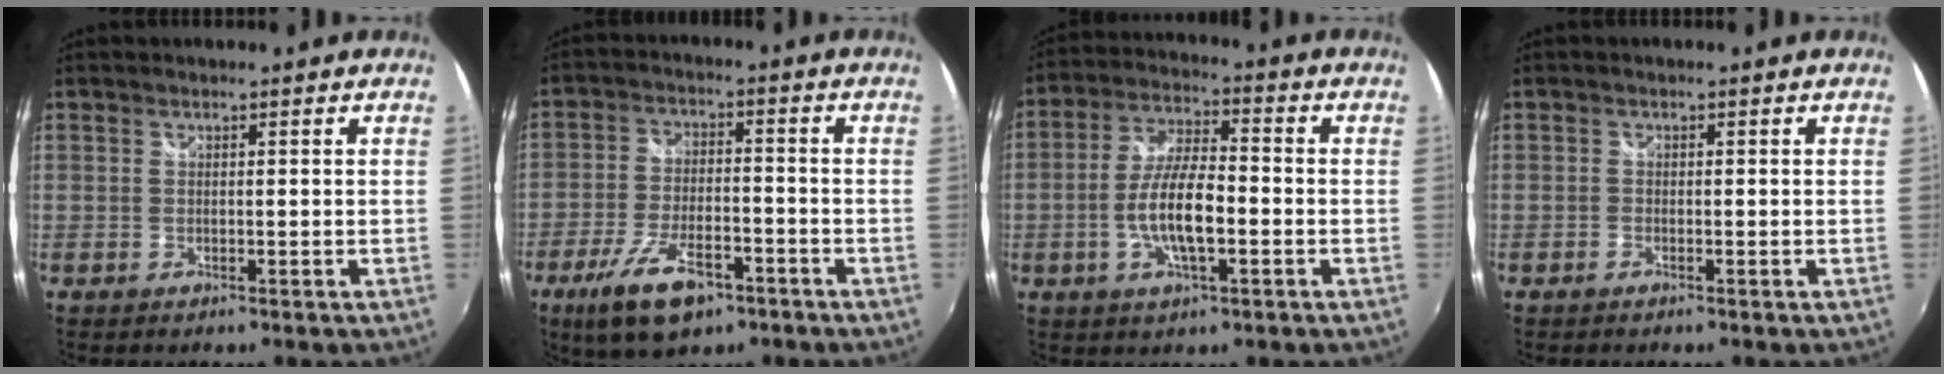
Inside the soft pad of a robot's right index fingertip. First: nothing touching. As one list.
[{"total": 13.0, "force": [-7.8, 5.2, 9.0], "torque": [-0.194, -0.025, -0.136]}, {"total": 10.0, "force": [-2.6, 3.1, 9.1], "torque": [-0.182, 0.002, -0.047]}, {"total": 0.7, "force": [-0.6, 0.4, 0.2], "torque": [-0.005, -0.002, -0.014]}]